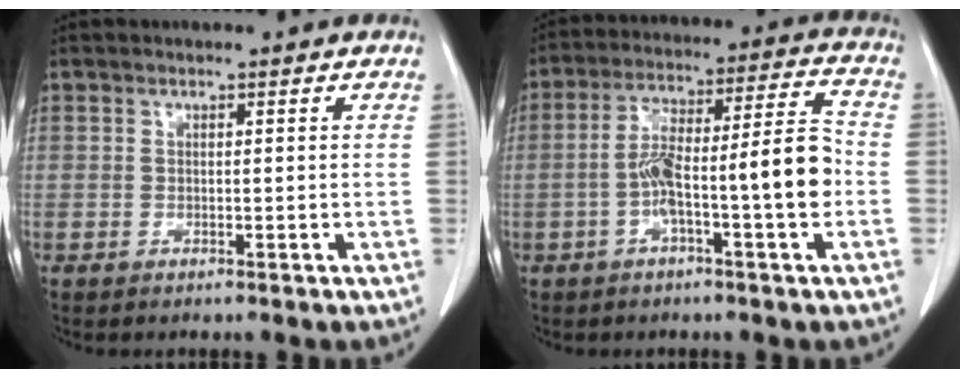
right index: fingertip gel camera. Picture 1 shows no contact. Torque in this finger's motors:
{"motor_torque": [1.37, -0.54, 0.72, 0.21]}